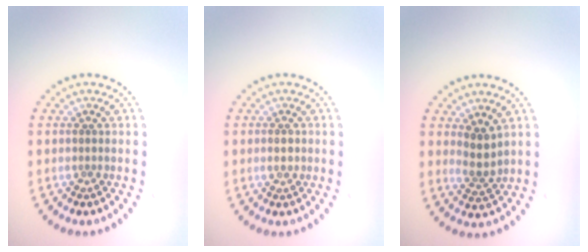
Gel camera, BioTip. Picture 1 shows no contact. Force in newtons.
{"total": 1.2, "press": 1.1, "slide": 0.1}
{"total": 2.3, "press": 1.8, "slide": 1.3}